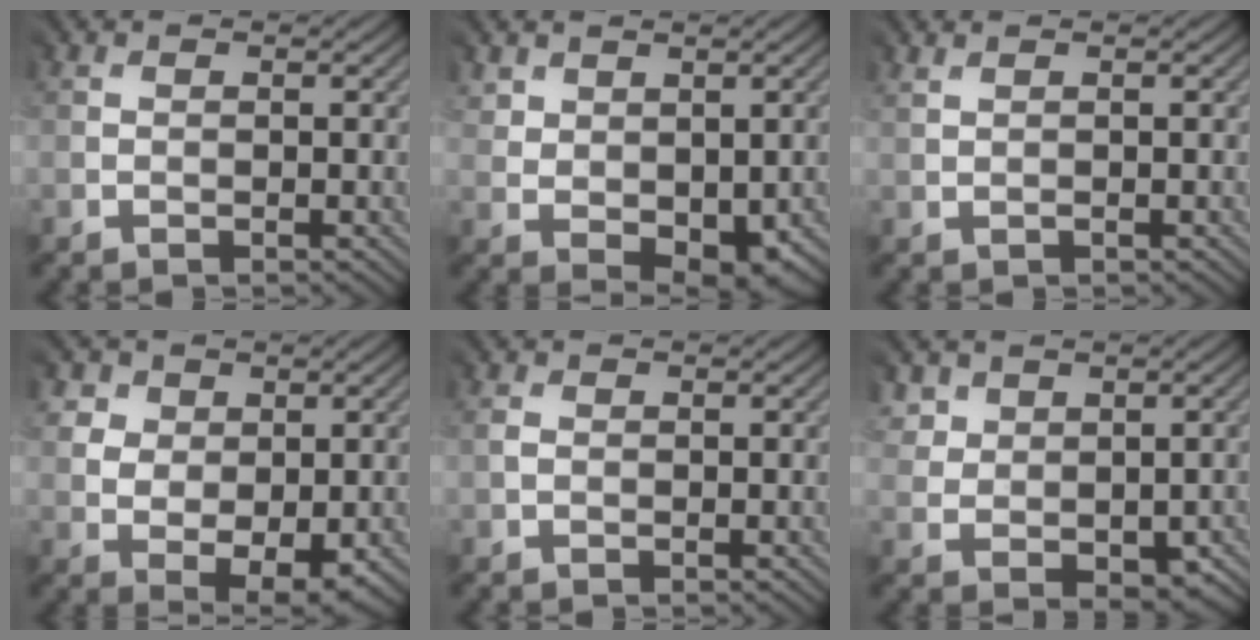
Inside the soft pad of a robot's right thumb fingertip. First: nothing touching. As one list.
[{"total": 4.4, "force": [1.7, 3.3, 2.3], "torque": [-0.061, -0.009, 0.042]}, {"total": 1.1, "force": [1.1, 0.0, 0.2], "torque": [-0.009, 0.005, 0.021]}, {"total": 5.7, "force": [1.2, 4.7, 3.0], "torque": [-0.066, 0.000, 0.026]}, {"total": 0.9, "force": [0.1, 0.8, 0.3], "torque": [-0.007, -0.001, 0.002]}, {"total": 3.2, "force": [1.6, 2.8, 0.1], "torque": [-0.019, -0.005, 0.037]}]